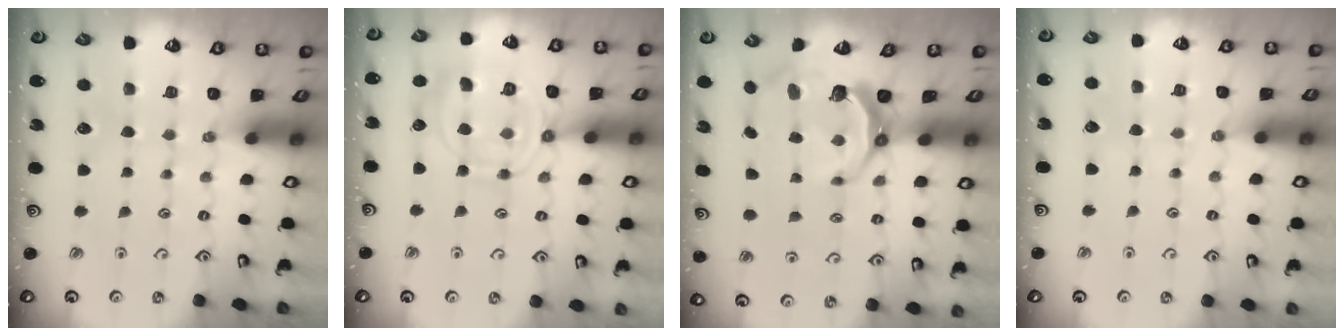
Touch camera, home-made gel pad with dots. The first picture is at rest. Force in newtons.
{"total": 12.5, "press": 12.4, "slide": 1.3}
{"total": 8.4, "press": 7.2, "slide": 4.3}
{"total": 2.8, "press": 2.8, "slide": 0.5}